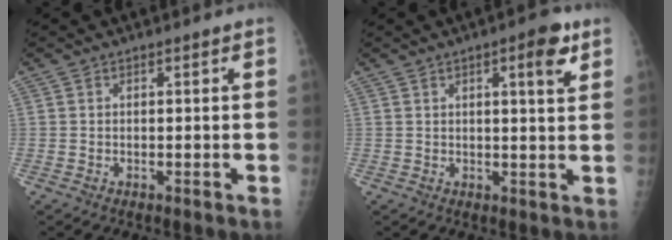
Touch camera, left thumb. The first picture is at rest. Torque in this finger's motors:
{"motor_torque": [-0.36, -0.04, -0.31, -0.19, 0.09]}